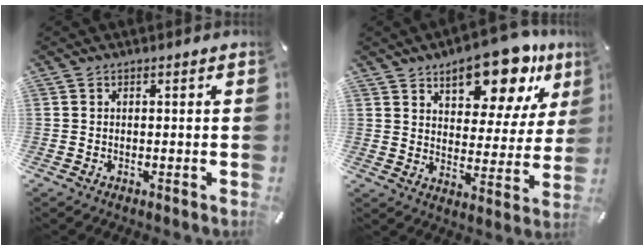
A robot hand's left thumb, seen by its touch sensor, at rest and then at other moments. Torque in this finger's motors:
{"motor_torque": [1.02, -0.24, 0.65, -0.07, 0.09]}